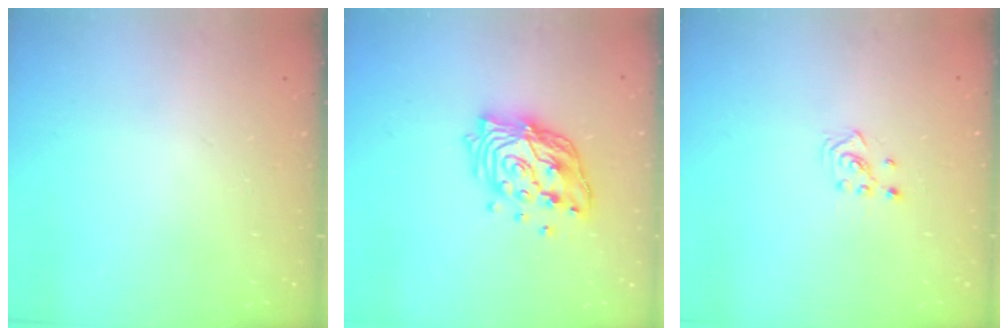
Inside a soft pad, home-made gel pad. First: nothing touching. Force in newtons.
{"total": 15.6, "press": 15.6, "slide": 1.3}
{"total": 2.5, "press": 2.4, "slide": 0.8}